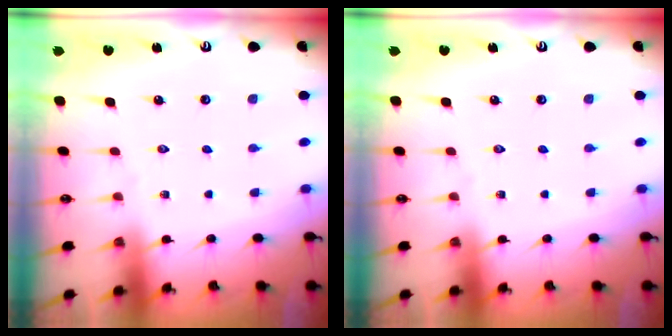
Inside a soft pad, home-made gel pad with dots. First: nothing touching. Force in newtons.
{"total": 0.0}